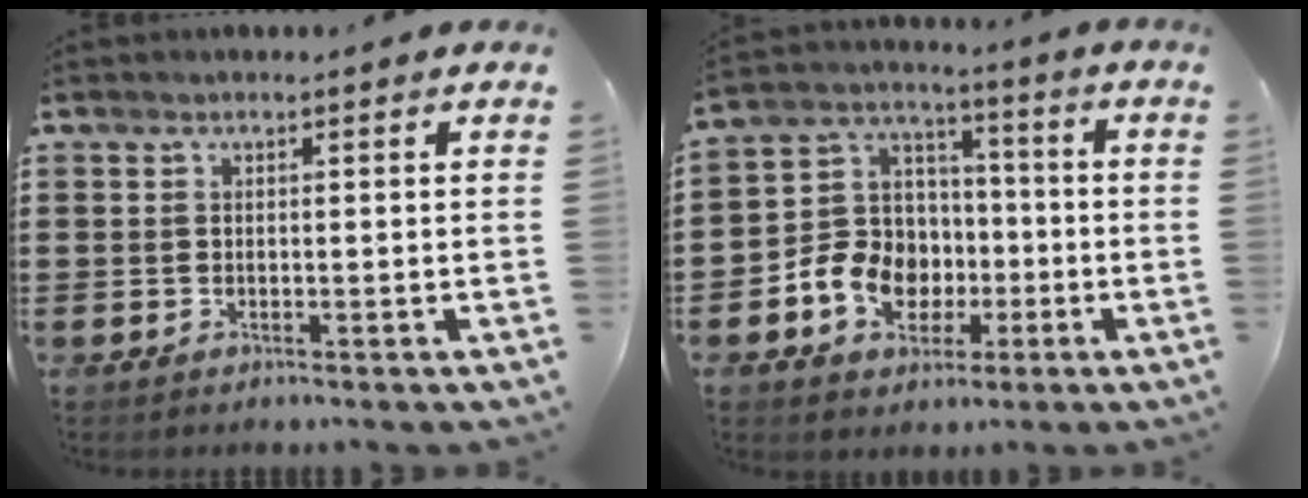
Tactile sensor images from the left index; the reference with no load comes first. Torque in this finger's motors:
{"motor_torque": [1.48, 0.66, 0.79, 0.14]}